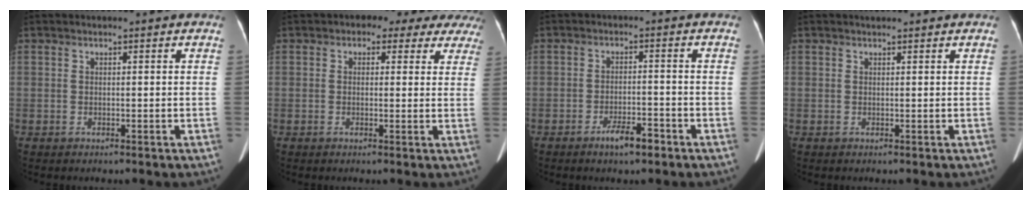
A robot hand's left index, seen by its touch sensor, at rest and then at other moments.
{"total": 10.4, "force": [8.2, 5.3, 3.7], "torque": [-0.014, 0.024, 0.072]}
{"total": 4.2, "force": [-2.9, 1.0, 2.8], "torque": [-0.051, 0.000, -0.048]}
{"total": 1.0, "force": [0.8, 0.3, 0.4], "torque": [-0.011, 0.009, 0.013]}